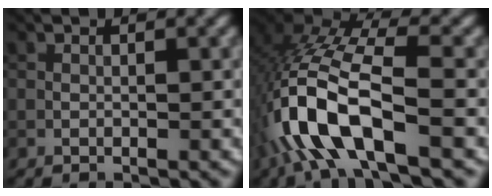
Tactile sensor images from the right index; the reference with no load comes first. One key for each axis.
{"total": 10.5, "fx": -3.8, "fy": 4.1, "fz": 8.9, "tx": -0.199, "ty": 0.007, "tz": -0.077}